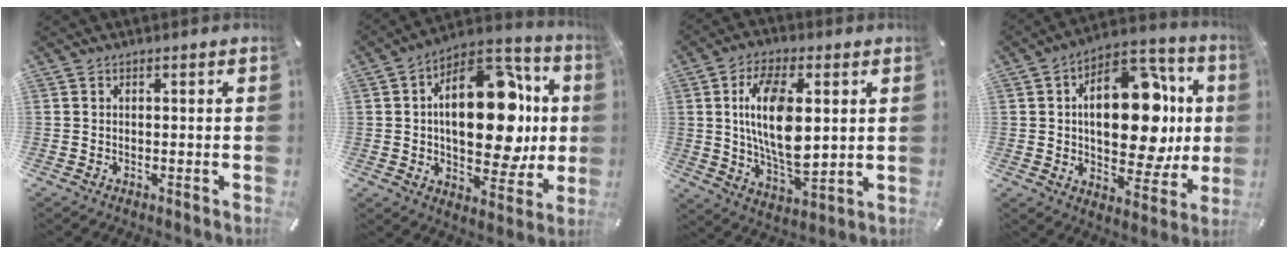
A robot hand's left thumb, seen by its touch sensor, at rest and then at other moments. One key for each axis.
{"total": 24.4, "fx": 3.0, "fy": 13.8, "fz": 19.9, "tx": -0.293, "ty": -0.017, "tz": 0.053}
{"total": 15.0, "fx": 3.1, "fy": 7.4, "fz": 12.7, "tx": -0.255, "ty": -0.012, "tz": 0.047}
{"total": 22.4, "fx": 3.0, "fy": 13.0, "fz": 17.9, "tx": -0.251, "ty": -0.017, "tz": 0.050}